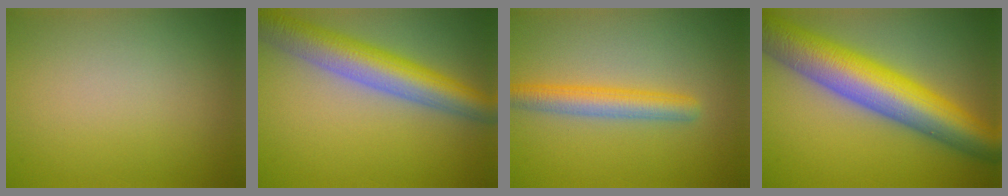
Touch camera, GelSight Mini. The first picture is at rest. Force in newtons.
{"total": 7.7, "press": 7.7, "slide": 0.4}
{"total": 3.7, "press": 3.7, "slide": 0.1}
{"total": 11.4, "press": 11.4, "slide": 0.3}